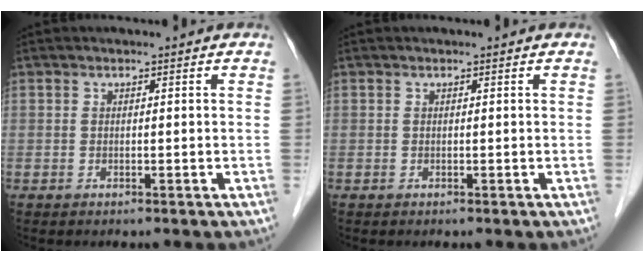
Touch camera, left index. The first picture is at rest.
{"total": 0.0}